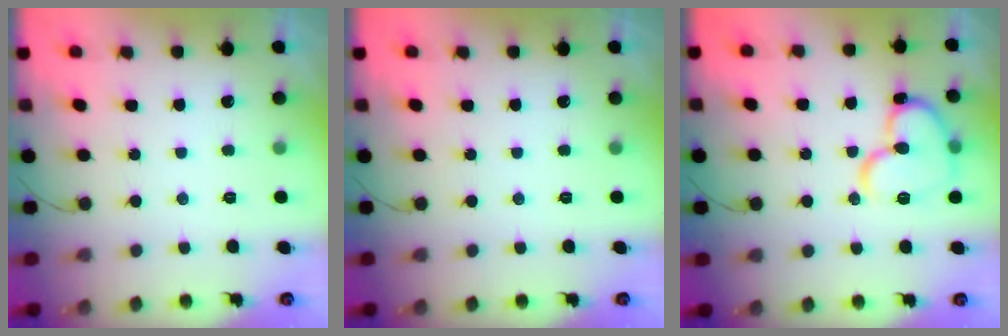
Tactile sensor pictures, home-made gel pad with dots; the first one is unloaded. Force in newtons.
{"total": 0.0}
{"total": 15.3, "press": 15.1, "slide": 2.0}